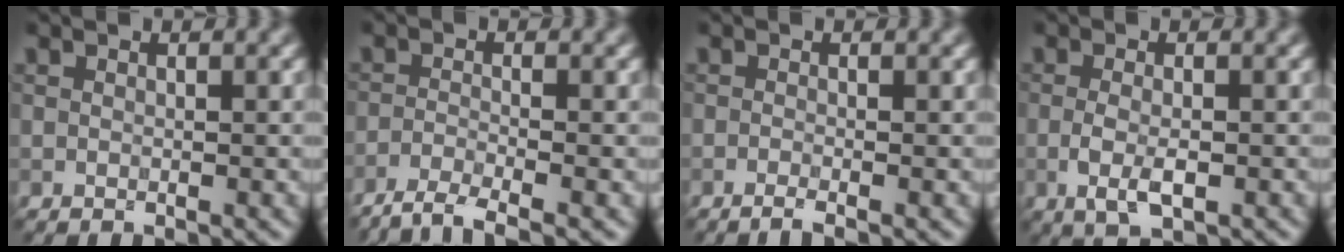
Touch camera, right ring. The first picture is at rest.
{"total": 3.5, "force": [-2.8, 0.6, 2.1], "torque": [-0.039, -0.002, -0.062]}
{"total": 1.5, "force": [-1.0, 0.2, 1.1], "torque": [-0.017, -0.001, -0.024]}
{"total": 2.9, "force": [-0.9, 1.1, 2.5], "torque": [-0.059, -0.005, -0.020]}